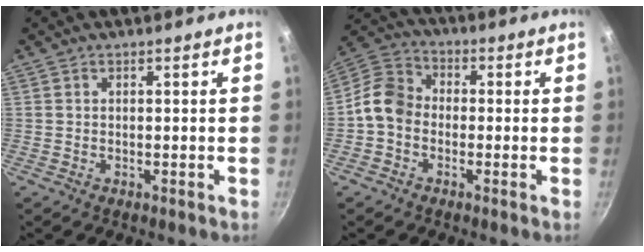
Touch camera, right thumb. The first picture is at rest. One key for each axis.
{"total": 8.1, "fx": -1.8, "fy": 6.5, "fz": 4.4, "tx": -0.064, "ty": 0.030, "tz": -0.059}